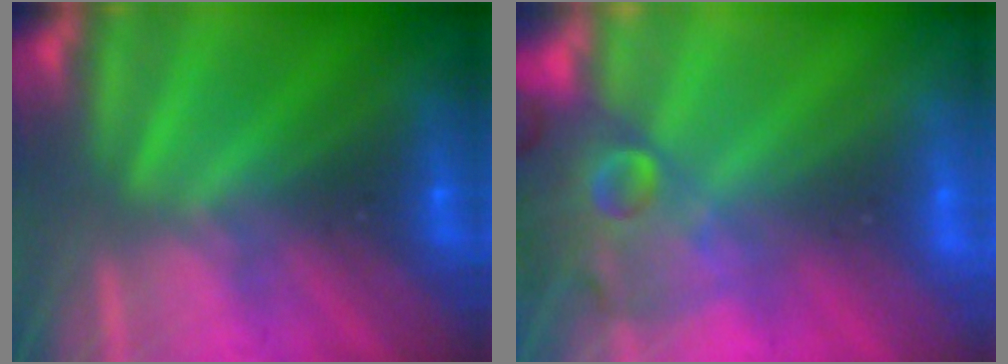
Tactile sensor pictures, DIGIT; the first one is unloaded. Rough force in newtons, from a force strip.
{"total": 8.9}